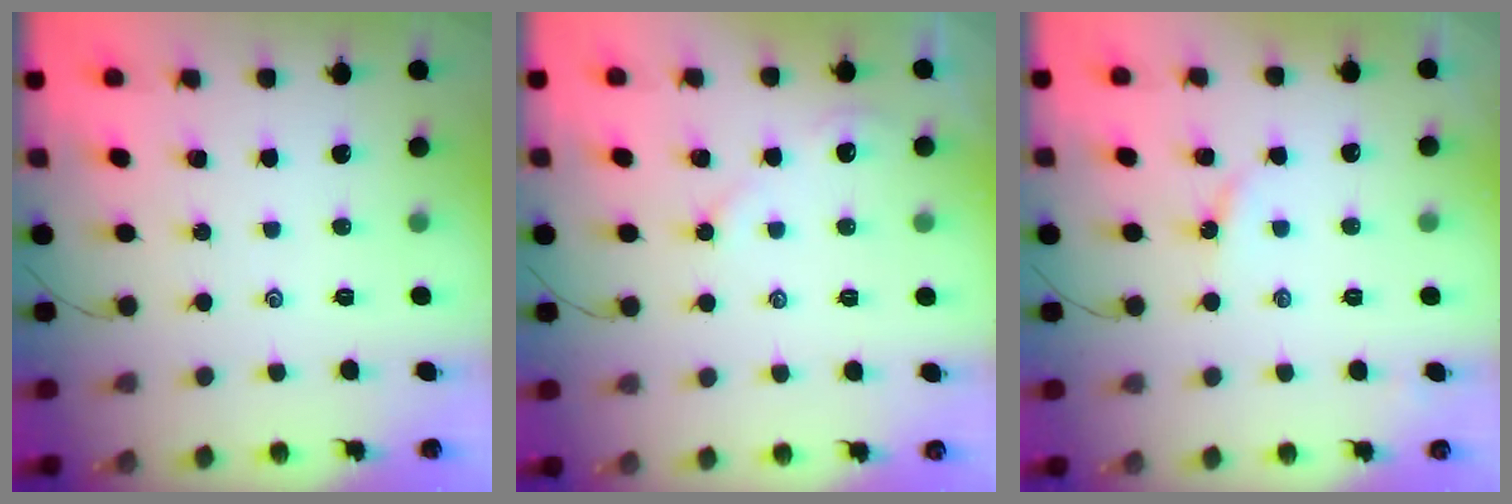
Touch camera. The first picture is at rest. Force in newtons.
{"total": 3.3, "press": 3.3, "slide": 0.4}
{"total": 3.0, "press": 2.9, "slide": 0.5}